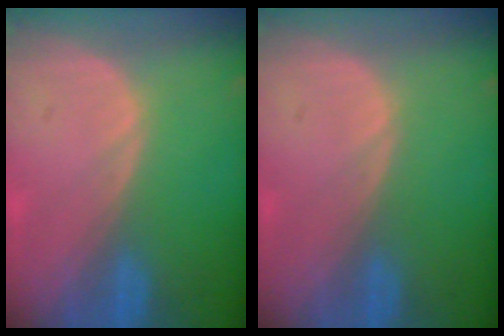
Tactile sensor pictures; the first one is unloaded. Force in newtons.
{"total": 0.0}